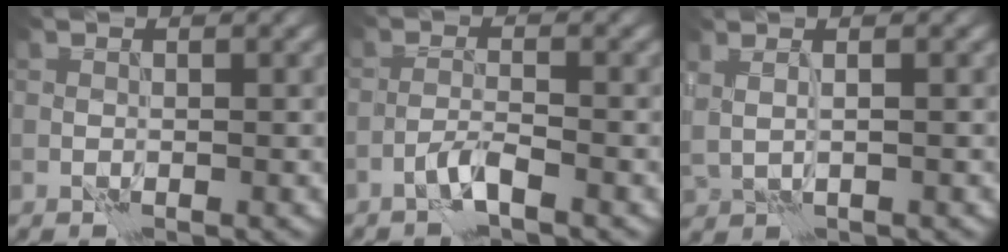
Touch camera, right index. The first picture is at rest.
{"total": 1.6, "force": [-1.1, 0.0, 1.2], "torque": [-0.026, 0.005, -0.026]}
{"total": 2.7, "force": [1.7, 0.9, 1.9], "torque": [-0.033, 0.002, 0.021]}